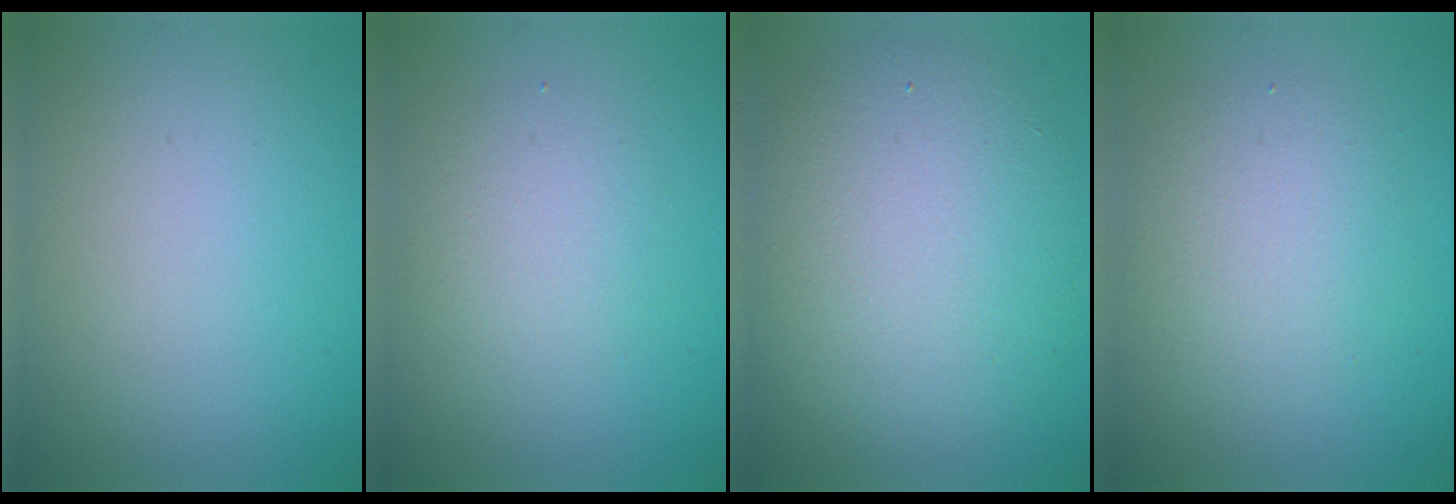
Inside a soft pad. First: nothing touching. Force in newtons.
{"total": 2.6, "press": 2.6, "slide": 0.3}
{"total": 9.4, "press": 9.4, "slide": 0.6}
{"total": 3.9, "press": 3.9, "slide": 0.0}